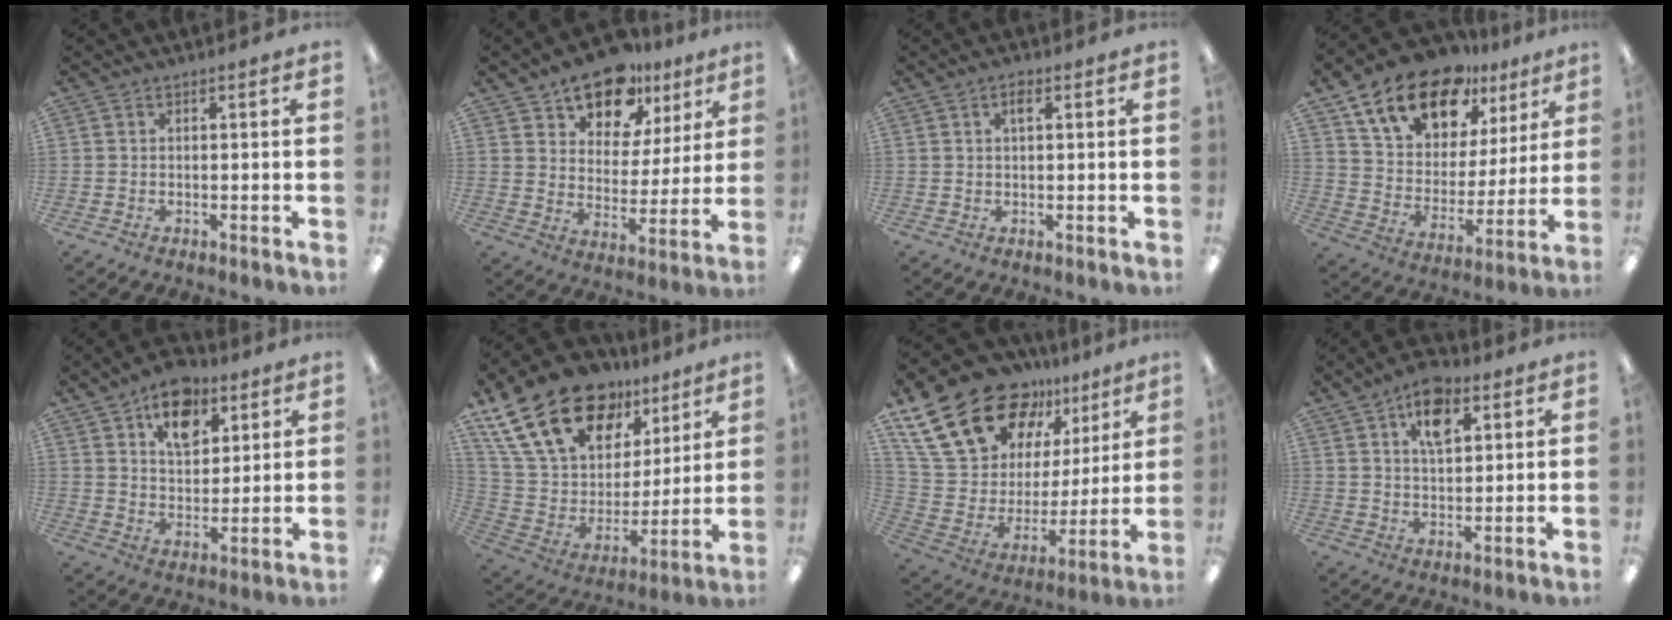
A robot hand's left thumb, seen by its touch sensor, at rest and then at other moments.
{"total": 14.1, "force": [11.1, 7.6, 4.3], "torque": [-0.072, -0.075, 0.203]}
{"total": 2.1, "force": [1.0, 1.0, 1.6], "torque": [-0.028, 0.002, 0.014]}
{"total": 17.8, "force": [12.6, 9.8, 7.9], "torque": [-0.148, -0.072, 0.231]}
{"total": 12.1, "force": [7.5, 7.5, 6.0], "torque": [-0.077, -0.033, 0.132]}
{"total": 24.9, "force": [15.4, 14.5, 13.1], "torque": [-0.256, -0.084, 0.288]}
{"total": 25.2, "force": [16.5, 14.8, 12.1], "torque": [-0.228, -0.097, 0.314]}
{"total": 9.8, "force": [5.4, 5.3, 6.2], "torque": [-0.094, -0.014, 0.093]}